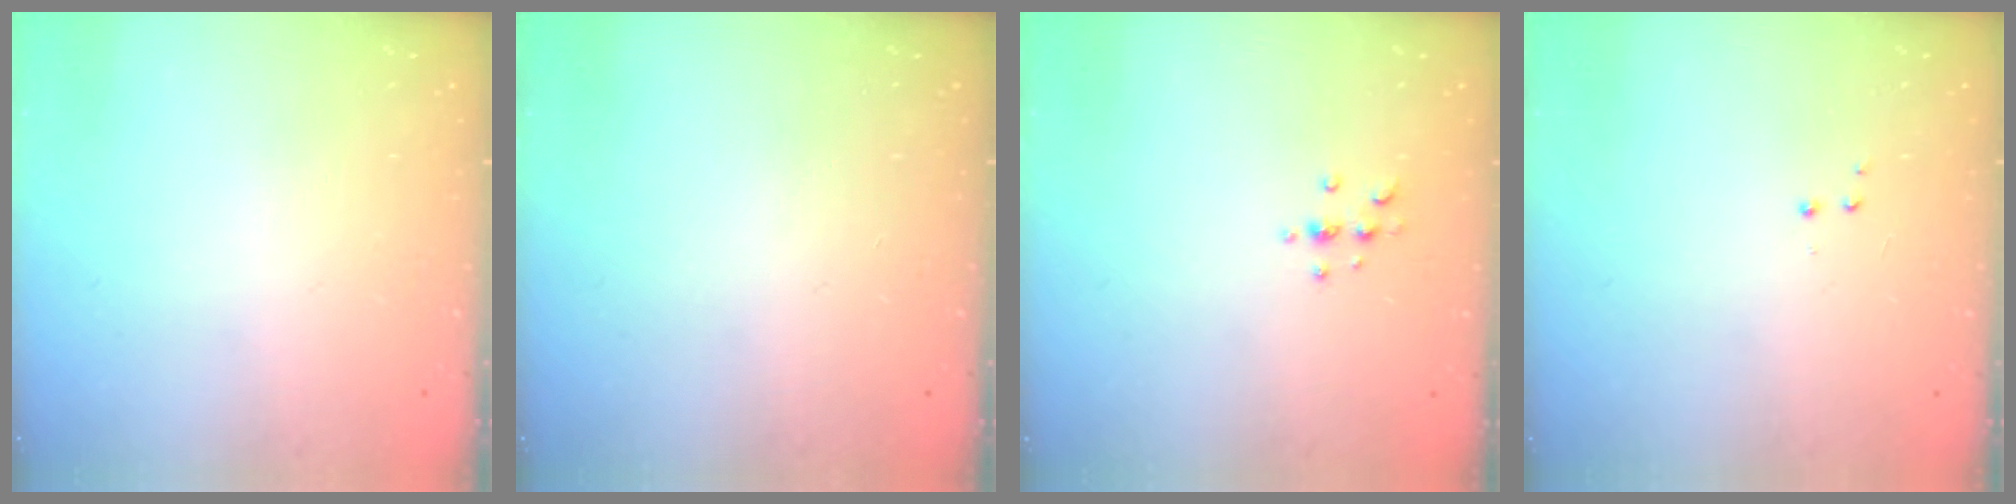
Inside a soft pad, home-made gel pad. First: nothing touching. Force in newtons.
{"total": 0.0}
{"total": 2.9, "press": 2.9, "slide": 0.4}
{"total": 2.9, "press": 2.8, "slide": 0.7}